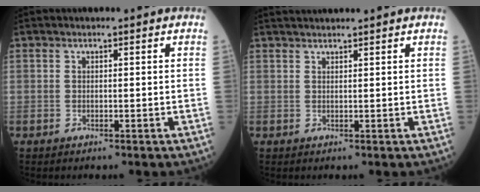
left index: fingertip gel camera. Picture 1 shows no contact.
{"total": 3.6, "force": [3.3, -0.5, 1.3], "torque": [-0.015, 0.027, 0.056]}